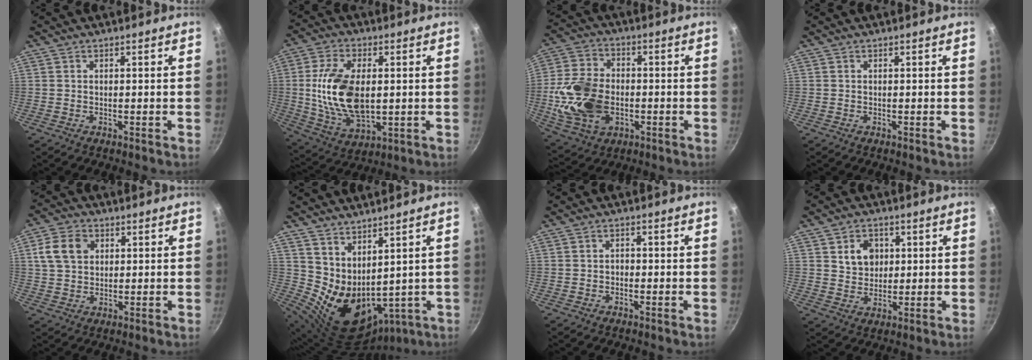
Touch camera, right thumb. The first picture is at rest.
{"total": 16.4, "force": [0.8, 9.4, 13.5], "torque": [-0.242, -0.004, 0.021]}
{"total": 16.4, "force": [-2.4, 11.3, 11.6], "torque": [-0.216, 0.014, -0.040]}
{"total": 0.0}
{"total": 7.9, "force": [2.2, 6.0, 4.5], "torque": [-0.069, 0.006, 0.035]}
{"total": 12.1, "force": [4.6, 7.4, 8.4], "torque": [-0.129, -0.050, 0.110]}
{"total": 1.4, "force": [-0.3, 1.1, 0.8], "torque": [-0.012, 0.006, -0.009]}
{"total": 6.2, "force": [1.8, 5.1, 3.0], "torque": [-0.022, -0.004, 0.032]}